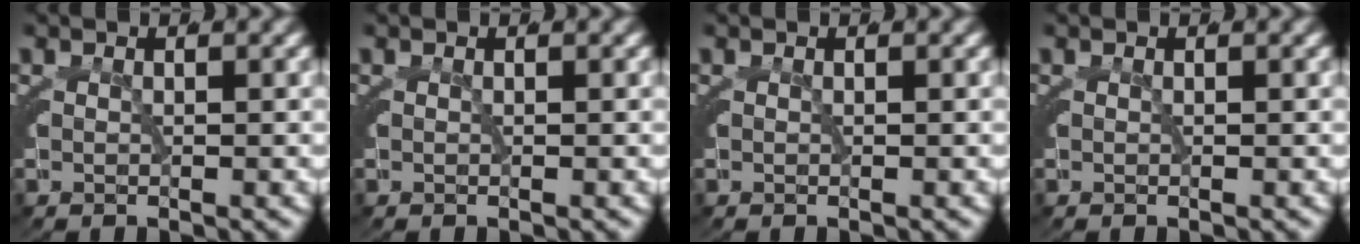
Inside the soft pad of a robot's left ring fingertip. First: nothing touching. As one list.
[{"total": 0.0}, {"total": 0.0}, {"total": 0.0}]